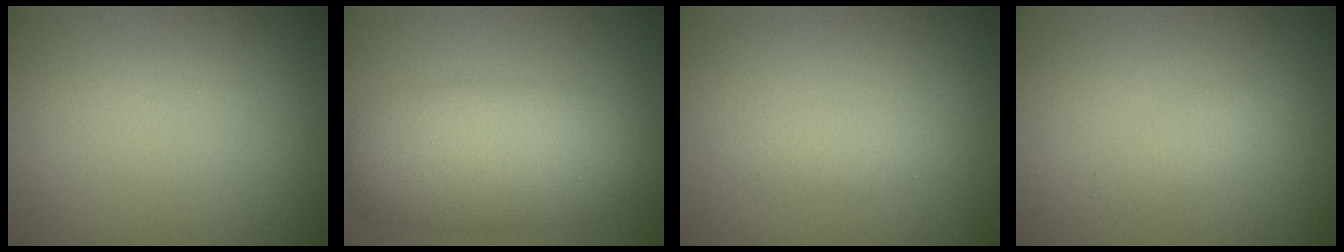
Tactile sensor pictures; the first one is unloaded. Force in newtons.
{"total": 7.6, "press": 7.6, "slide": 0.2}
{"total": 1.4, "press": 1.4, "slide": 0.1}
{"total": 1.2, "press": 1.2, "slide": 0.1}